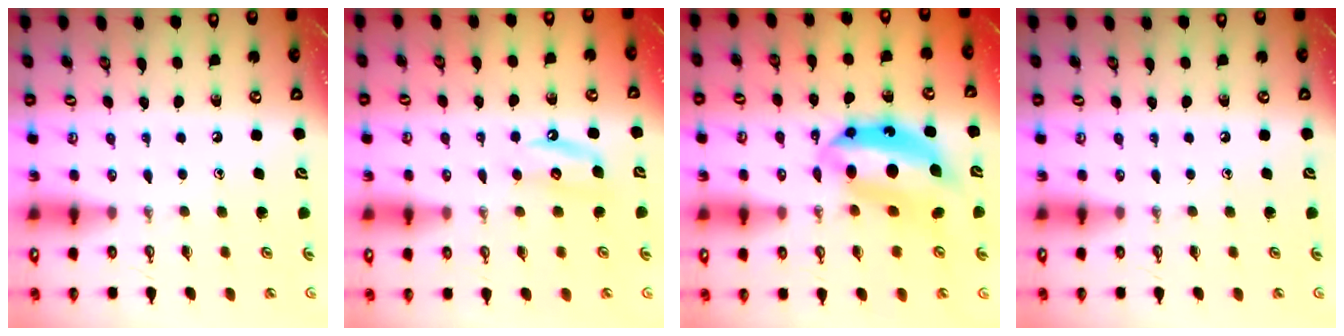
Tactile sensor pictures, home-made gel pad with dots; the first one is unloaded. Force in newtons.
{"total": 5.4, "press": 5.4, "slide": 0.4}
{"total": 14.1, "press": 14.0, "slide": 1.6}
{"total": 0.0}